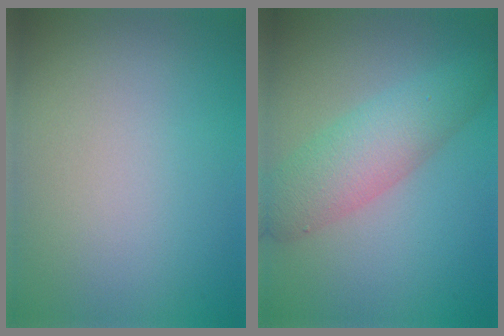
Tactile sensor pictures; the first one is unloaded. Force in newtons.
{"total": 4.9, "press": 4.9, "slide": 0.1}